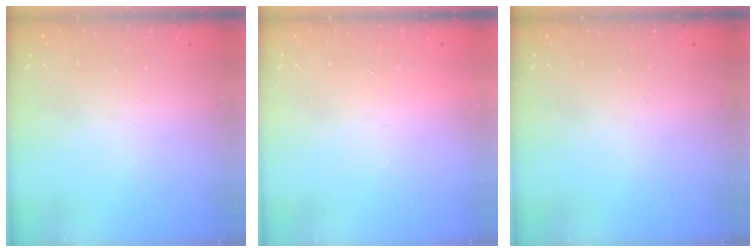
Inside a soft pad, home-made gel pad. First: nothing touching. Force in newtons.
{"total": 1.7, "press": 1.7, "slide": 0.1}
{"total": 0.0}